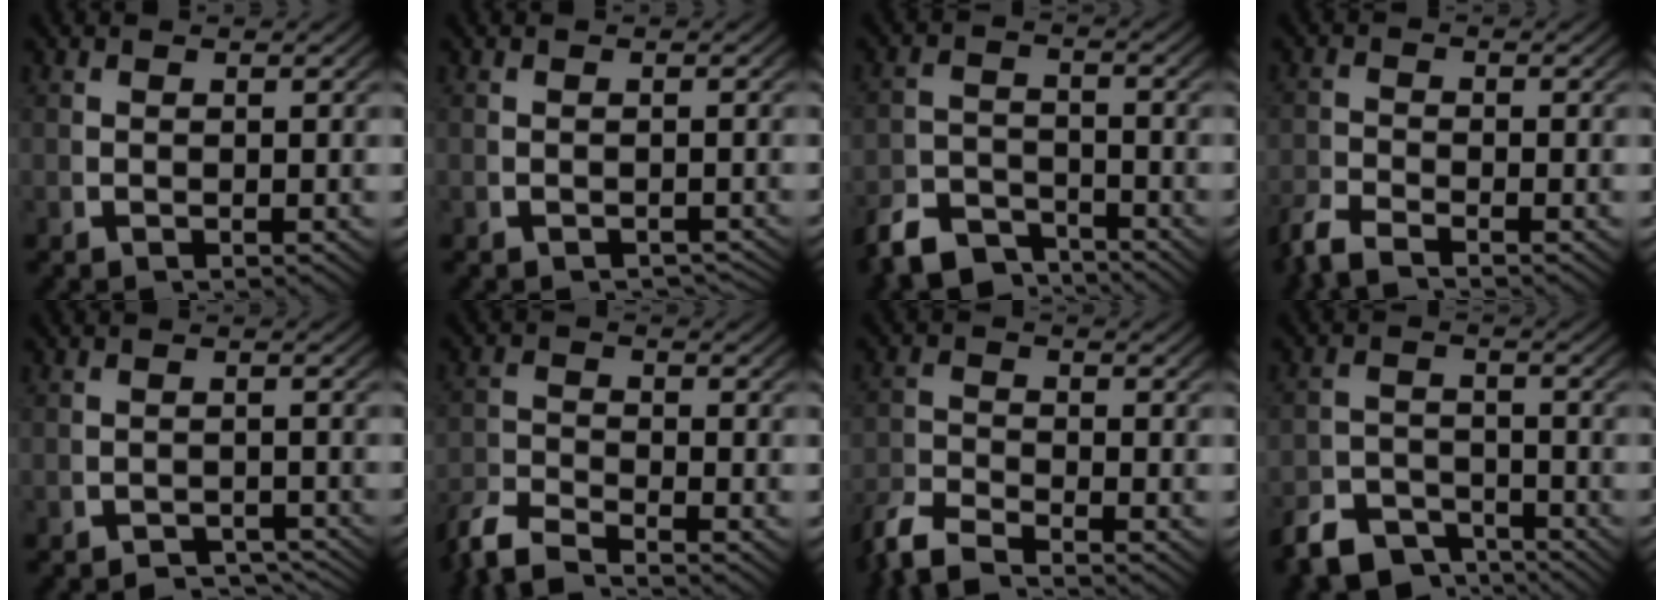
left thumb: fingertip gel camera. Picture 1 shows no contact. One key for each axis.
{"total": 2.2, "fx": -2.2, "fy": 0.4, "fz": 0.3, "tx": 0.000, "ty": -0.003, "tz": -0.032}
{"total": 5.5, "fx": -4.7, "fy": 2.3, "fz": 1.7, "tx": -0.019, "ty": -0.021, "tz": -0.084}
{"total": 2.8, "fx": -2.6, "fy": 0.6, "fz": 0.8, "tx": -0.019, "ty": -0.010, "tz": -0.049}
{"total": 3.8, "fx": -3.5, "fy": 1.0, "fz": 1.2, "tx": -0.006, "ty": -0.015, "tz": -0.052}
{"total": 4.4, "fx": -4.0, "fy": 1.2, "fz": 1.3, "tx": -0.024, "ty": -0.014, "tz": -0.073}
{"total": 4.3, "fx": -3.9, "fy": 1.2, "fz": 1.3, "tx": -0.026, "ty": -0.014, "tz": -0.070}
{"total": 5.7, "fx": -4.6, "fy": 2.7, "fz": 1.8, "tx": -0.018, "ty": -0.021, "tz": -0.082}